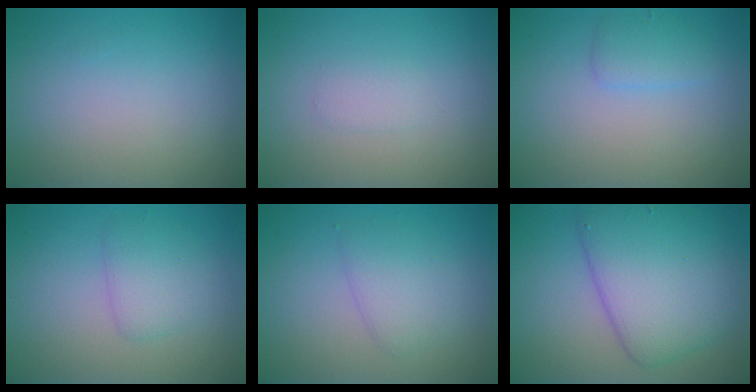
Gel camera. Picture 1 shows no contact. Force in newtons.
{"total": 1.0, "press": 1.0, "slide": 0.0}
{"total": 1.7, "press": 1.7, "slide": 0.1}
{"total": 2.3, "press": 2.3, "slide": 0.1}
{"total": 2.5, "press": 2.5, "slide": 0.0}
{"total": 7.8, "press": 7.8, "slide": 0.2}